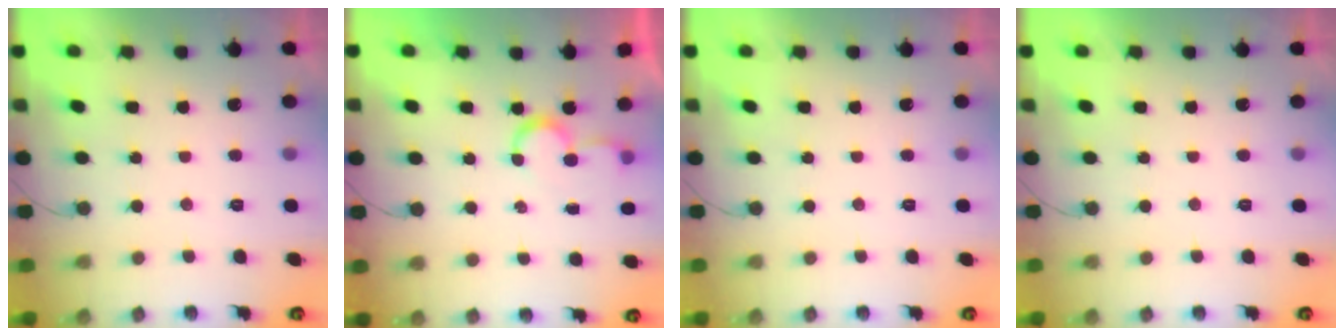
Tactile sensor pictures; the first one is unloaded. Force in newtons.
{"total": 4.3, "press": 4.3, "slide": 0.3}
{"total": 0.0}
{"total": 1.7, "press": 1.7, "slide": 0.1}